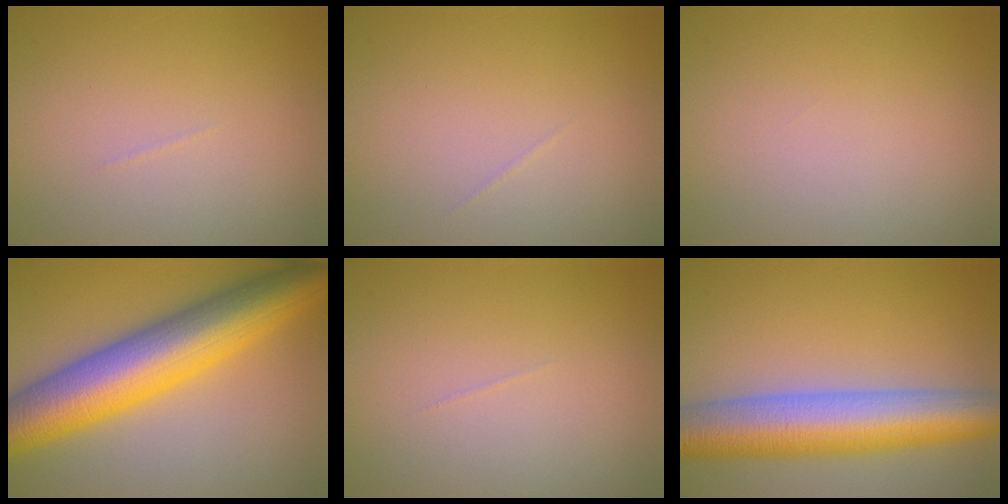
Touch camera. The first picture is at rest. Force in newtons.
{"total": 0.0}
{"total": 0.0}
{"total": 12.3, "press": 12.3, "slide": 0.1}
{"total": 0.0}
{"total": 9.8, "press": 9.8, "slide": 0.2}